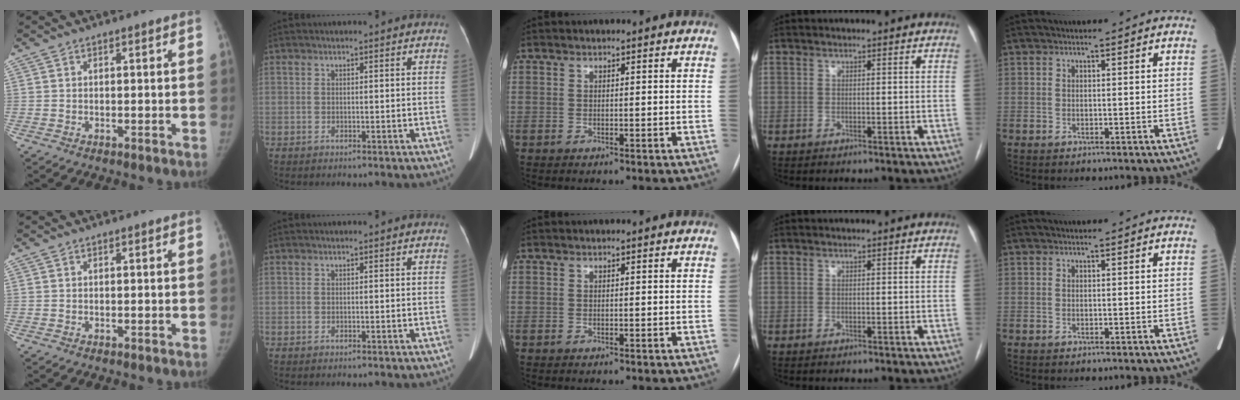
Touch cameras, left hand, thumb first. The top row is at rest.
{}